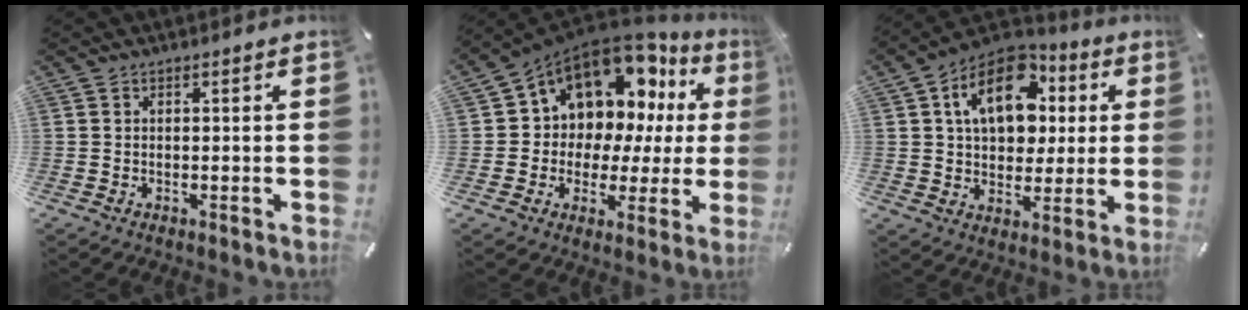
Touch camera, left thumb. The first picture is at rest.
{"total": 12.4, "force": [8.1, 8.3, 4.4], "torque": [-0.076, -0.085, 0.146]}
{"total": 16.4, "force": [5.2, 11.8, 10.2], "torque": [-0.174, -0.008, 0.094]}